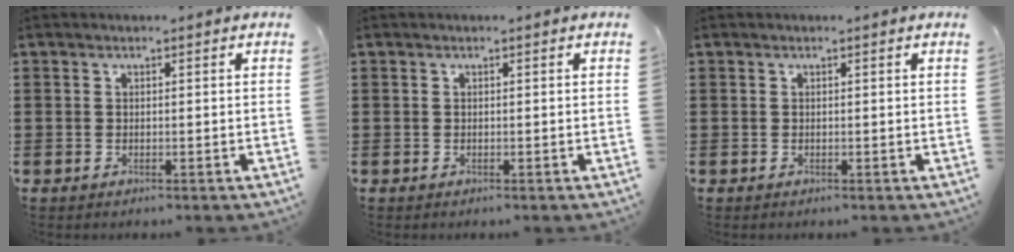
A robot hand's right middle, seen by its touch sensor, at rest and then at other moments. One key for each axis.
{"total": 0.0}
{"total": 0.0}